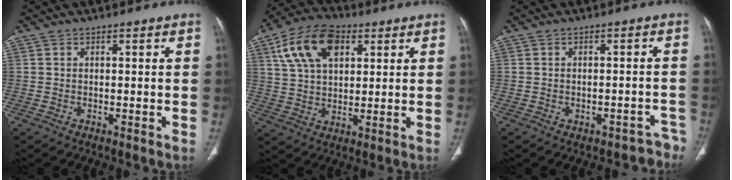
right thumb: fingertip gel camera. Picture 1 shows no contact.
{"total": 14.3, "force": [5.8, 8.6, 9.8], "torque": [-0.167, 0.001, 0.104]}
{"total": 4.5, "force": [-3.4, 2.8, 1.0], "torque": [0.014, 0.043, -0.042]}